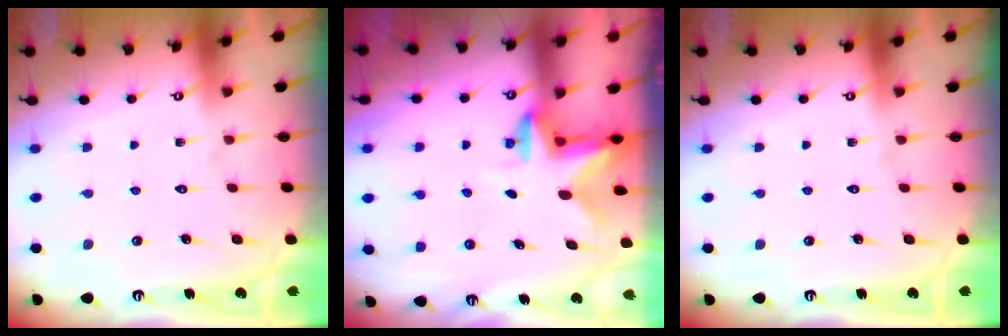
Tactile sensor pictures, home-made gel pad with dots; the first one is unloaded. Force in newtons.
{"total": 2.5, "press": 2.4, "slide": 0.4}
{"total": 0.0}